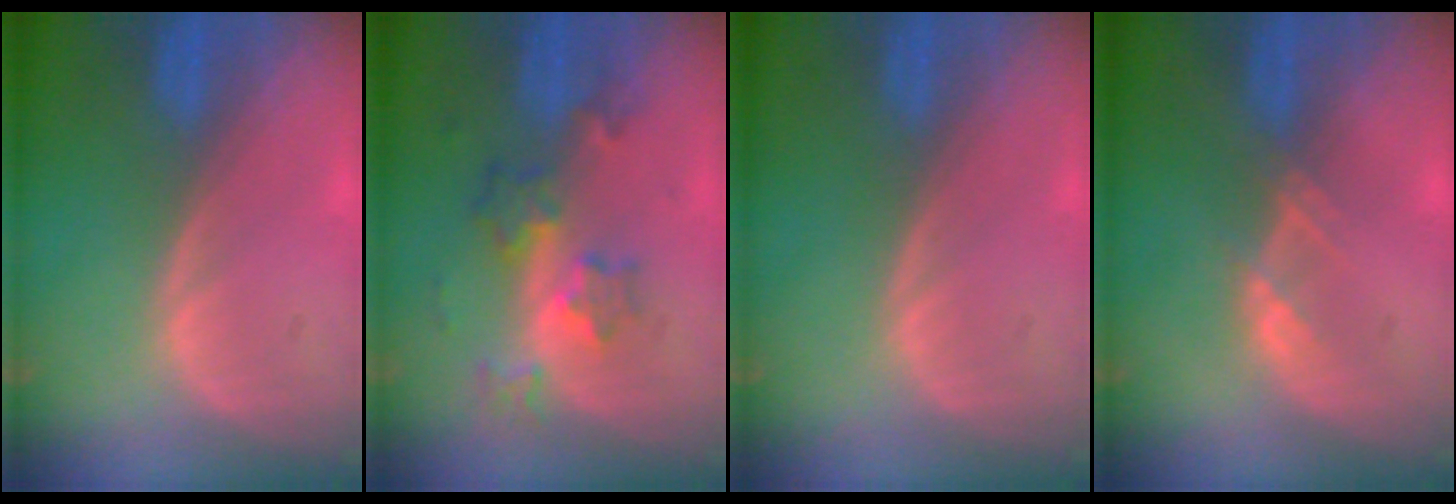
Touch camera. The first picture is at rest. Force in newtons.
{"total": 6.1, "press": 5.5, "slide": 2.5}
{"total": 0.0}
{"total": 1.5, "press": 1.4, "slide": 0.2}